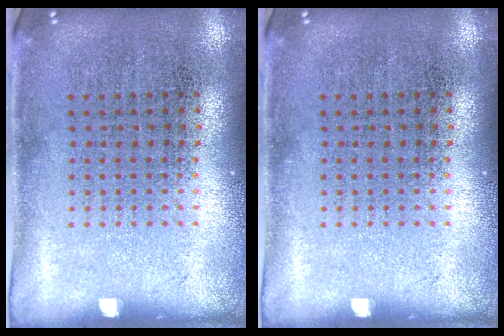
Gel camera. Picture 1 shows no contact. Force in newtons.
{"total": 0.0}